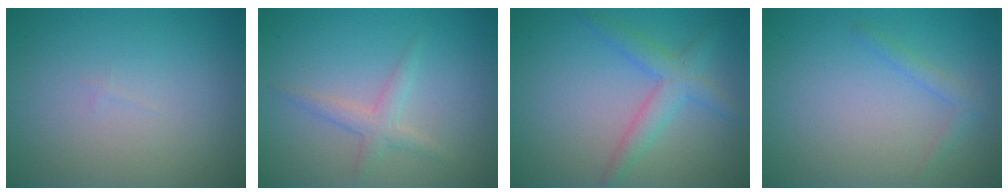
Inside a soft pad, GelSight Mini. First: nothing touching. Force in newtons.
{"total": 2.0, "press": 2.0, "slide": 0.1}
{"total": 3.2, "press": 3.1, "slide": 0.2}
{"total": 1.3, "press": 1.3, "slide": 0.1}